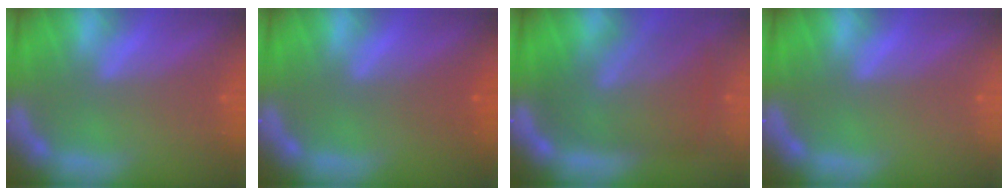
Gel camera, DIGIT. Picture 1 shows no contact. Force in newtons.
{"total": 2.0}
{"total": 9.5}
{"total": 0.0}